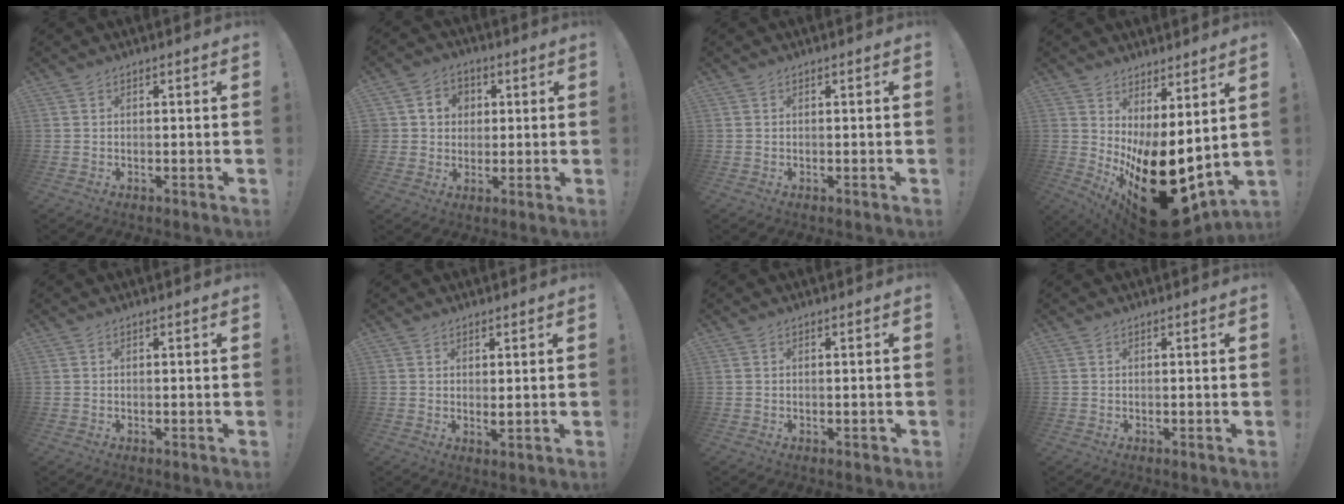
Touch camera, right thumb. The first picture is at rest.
{"total": 6.9, "force": [1.1, 6.6, 1.4], "torque": [-0.026, 0.002, 0.026]}
{"total": 0.0}
{"total": 20.5, "force": [-6.4, 9.3, 17.1], "torque": [-0.237, 0.022, -0.080]}
{"total": 0.0}
{"total": 1.6, "force": [1.2, 0.5, 0.9], "torque": [-0.009, -0.015, 0.020]}
{"total": 0.6, "force": [-0.2, 0.4, 0.5], "torque": [-0.012, 0.004, -0.002]}
{"total": 0.0}